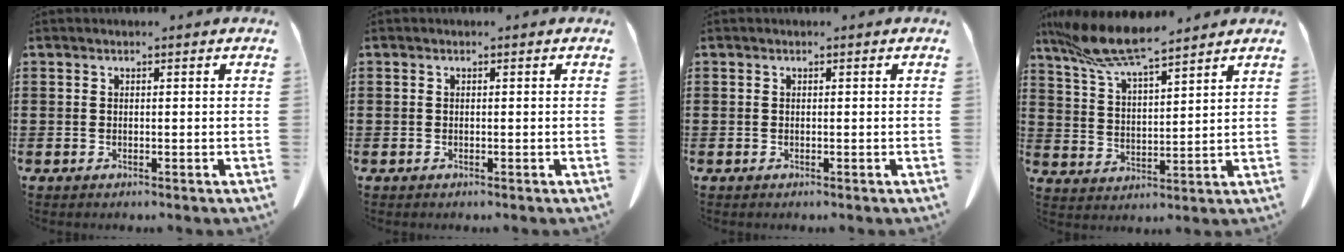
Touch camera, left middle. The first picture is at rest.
{"total": 0.0}
{"total": 0.0}
{"total": 9.6, "force": [8.3, 0.5, 4.9], "torque": [-0.121, -0.034, 0.147]}